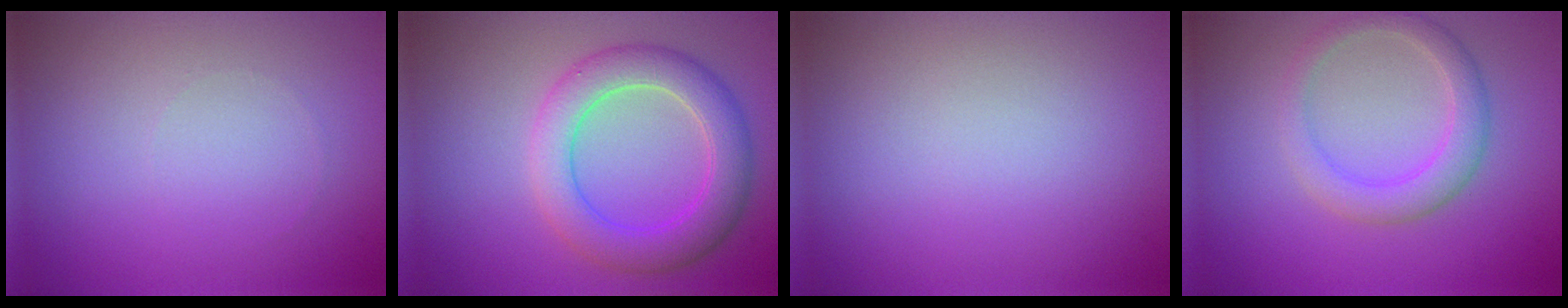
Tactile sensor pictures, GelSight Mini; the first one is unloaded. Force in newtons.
{"total": 5.4, "press": 5.4, "slide": 0.2}
{"total": 0.0}
{"total": 3.1, "press": 3.1, "slide": 0.2}